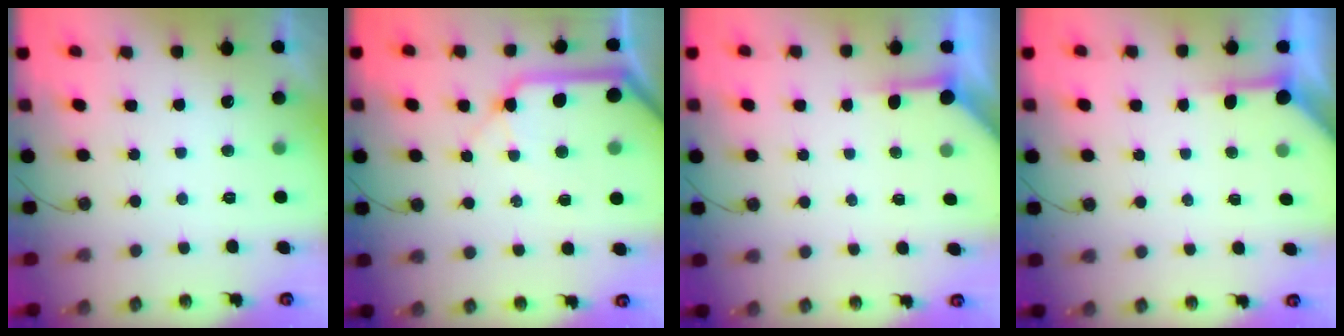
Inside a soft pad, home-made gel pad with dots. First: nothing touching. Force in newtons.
{"total": 14.2, "press": 14.0, "slide": 2.4}
{"total": 3.9, "press": 3.9, "slide": 0.5}
{"total": 3.9, "press": 3.8, "slide": 0.4}